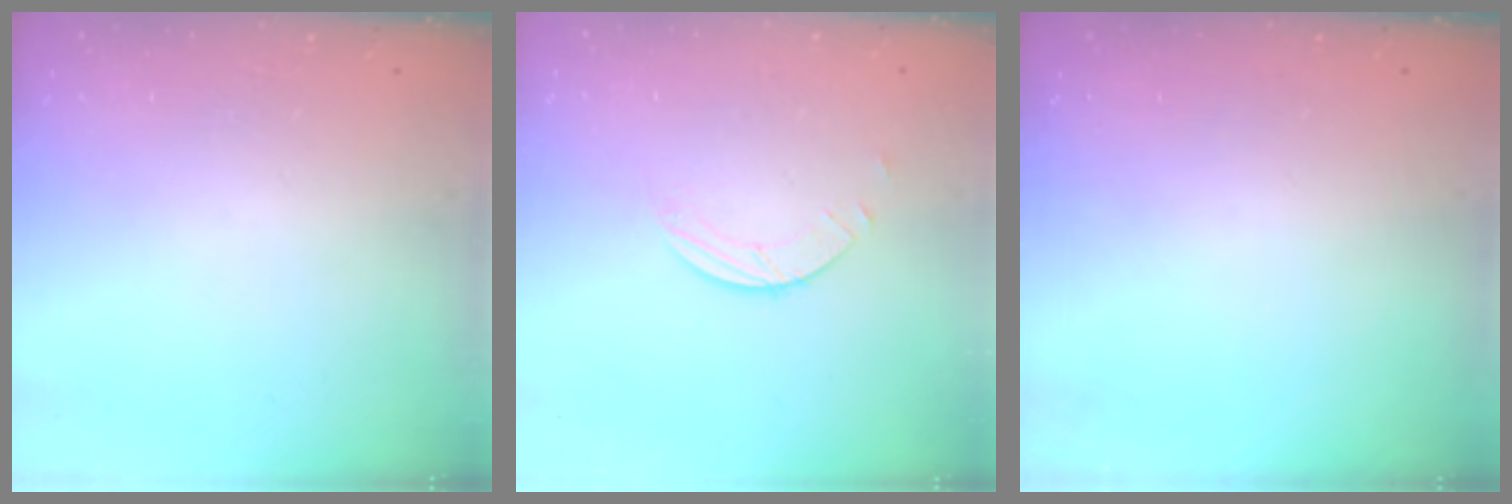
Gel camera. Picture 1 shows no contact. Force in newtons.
{"total": 1.7, "press": 1.7, "slide": 0.2}
{"total": 0.0}